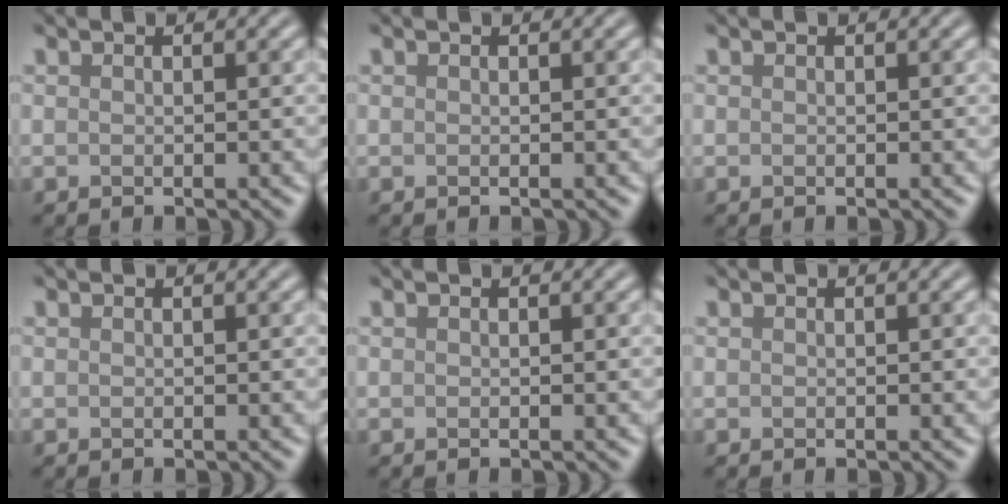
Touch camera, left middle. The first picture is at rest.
{"total": 0.0}
{"total": 0.0}
{"total": 0.0}
{"total": 0.0}
{"total": 0.0}